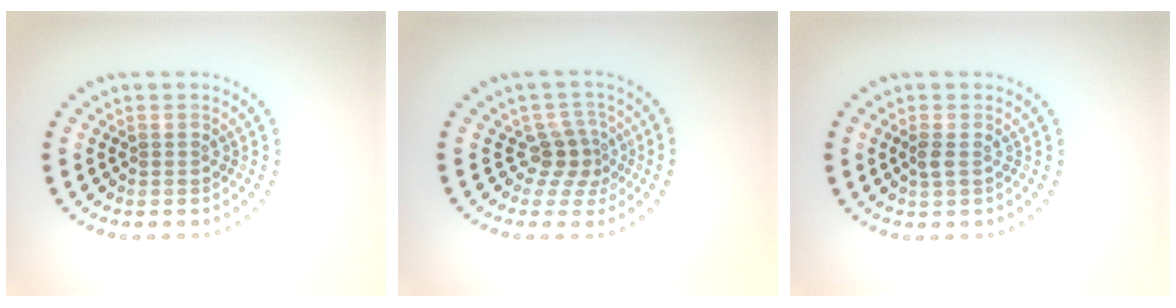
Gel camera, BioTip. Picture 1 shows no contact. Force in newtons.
{"total": 2.6, "press": 1.8, "slide": 1.8}
{"total": 0.9, "press": 0.8, "slide": 0.3}